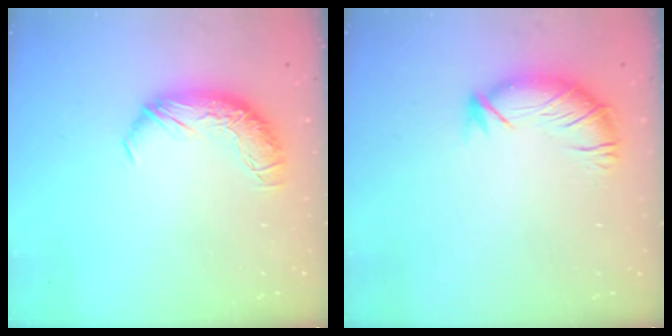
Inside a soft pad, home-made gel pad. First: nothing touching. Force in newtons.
{"total": 2.8, "press": 2.0, "slide": 2.1}